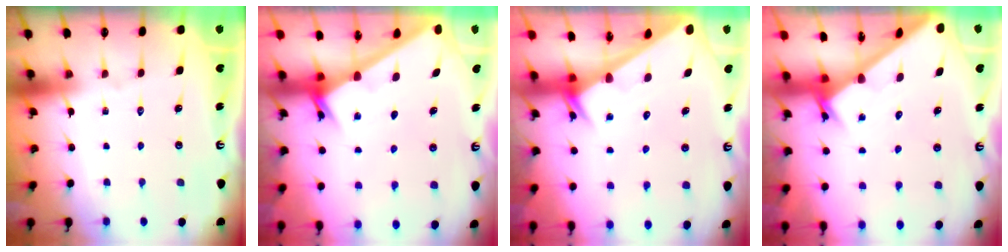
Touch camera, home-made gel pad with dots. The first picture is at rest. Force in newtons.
{"total": 2.4, "press": 2.4, "slide": 0.2}
{"total": 2.3, "press": 2.3, "slide": 0.1}
{"total": 2.6, "press": 2.6, "slide": 0.2}